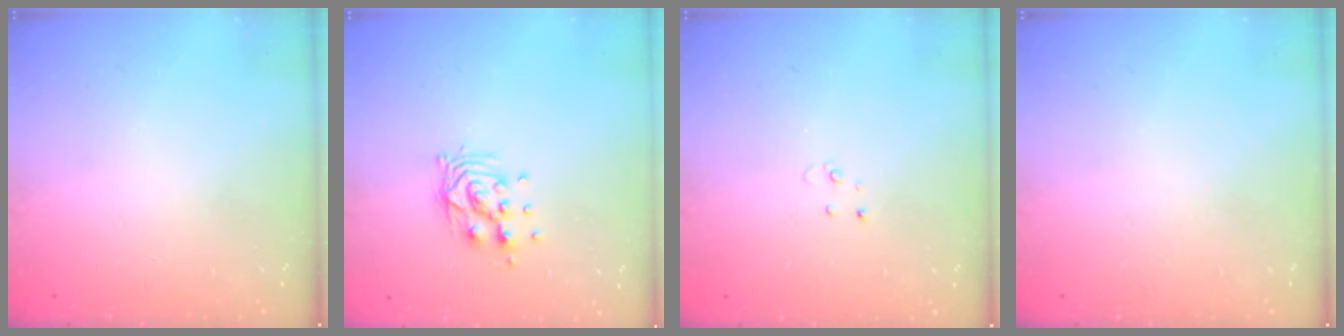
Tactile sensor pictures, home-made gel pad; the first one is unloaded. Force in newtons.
{"total": 9.3, "press": 9.3, "slide": 0.6}
{"total": 2.3, "press": 2.3, "slide": 0.2}
{"total": 0.0}